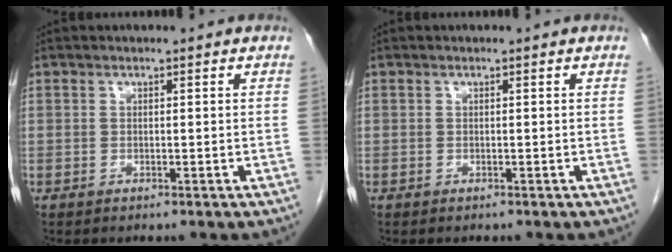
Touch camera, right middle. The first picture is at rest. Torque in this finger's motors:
{"motor_torque": [-0.27, -0.03, 0.03, 0.00]}